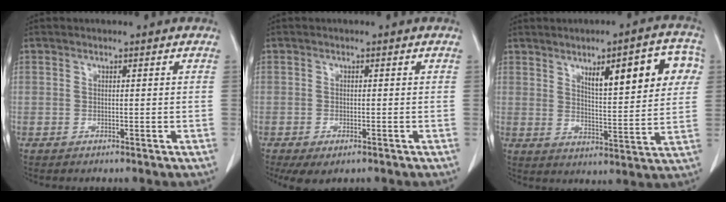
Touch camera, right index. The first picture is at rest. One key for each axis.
{"total": 3.5, "fx": -2.1, "fy": 1.5, "fz": 2.4, "tx": -0.040, "ty": -0.009, "tz": -0.025}
{"total": 13.5, "fx": 5.2, "fy": 3.0, "fz": 12.1, "tx": -0.160, "ty": 0.015, "tz": 0.074}